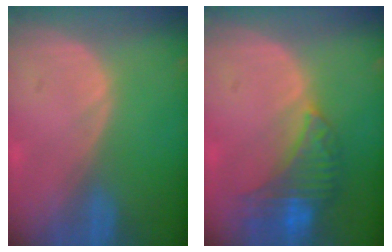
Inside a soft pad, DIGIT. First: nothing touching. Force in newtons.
{"total": 8.0, "press": 7.1, "slide": 3.7}